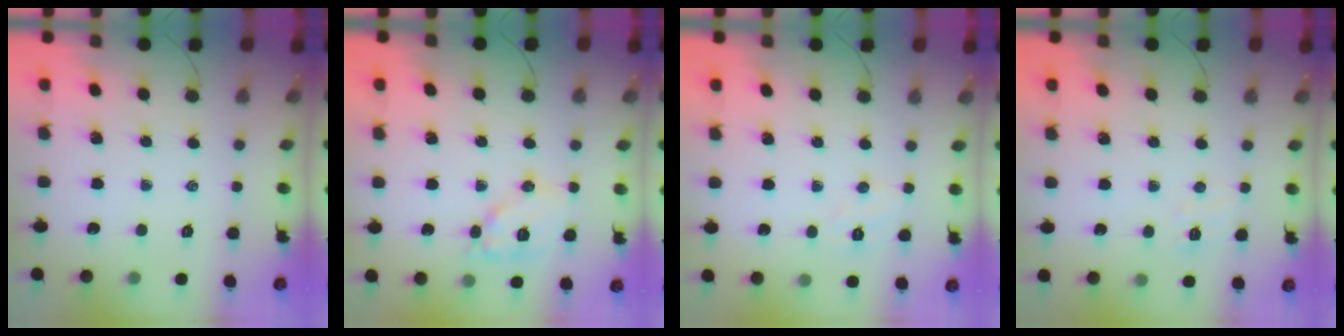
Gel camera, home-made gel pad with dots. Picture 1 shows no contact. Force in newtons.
{"total": 11.4, "press": 11.4, "slide": 0.5}
{"total": 5.6, "press": 5.5, "slide": 1.0}
{"total": 3.9, "press": 3.7, "slide": 1.1}